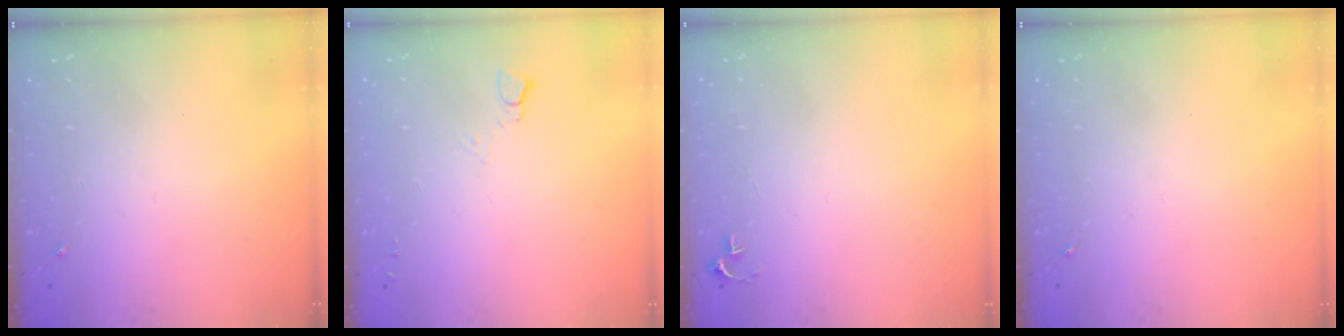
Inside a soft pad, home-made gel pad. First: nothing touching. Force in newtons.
{"total": 2.8, "press": 2.7, "slide": 0.3}
{"total": 2.7, "press": 2.7, "slide": 0.3}
{"total": 0.0}